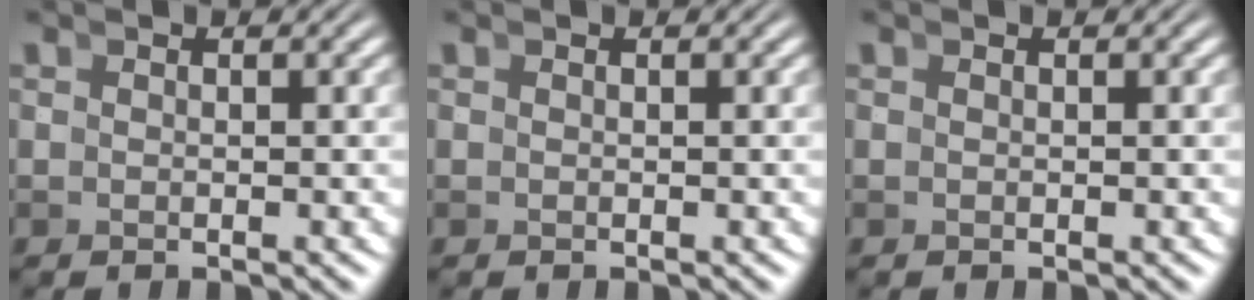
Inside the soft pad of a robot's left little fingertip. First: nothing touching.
{"total": 0.0}
{"total": 0.0}